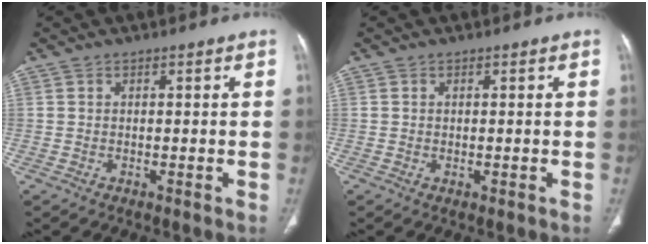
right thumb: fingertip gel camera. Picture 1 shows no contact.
{"total": 0.6, "force": [-0.1, 0.2, 0.5], "torque": [-0.009, -0.003, 0.001]}